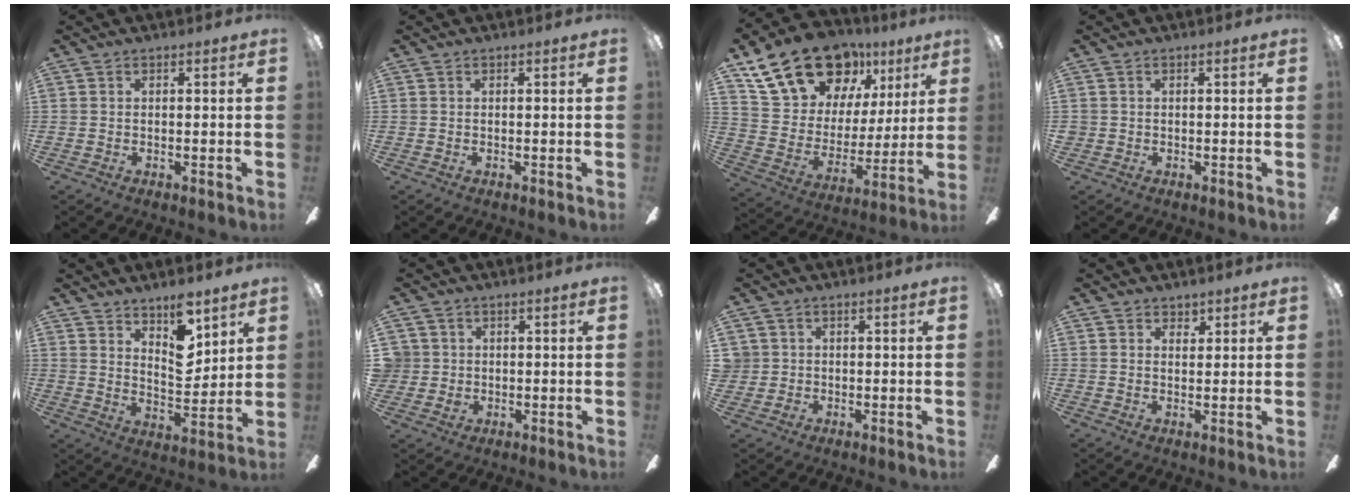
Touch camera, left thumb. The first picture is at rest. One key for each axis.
{"total": 0.0}
{"total": 21.7, "fx": 15.3, "fy": 12.1, "fz": 9.4, "tx": -0.173, "ty": -0.092, "tz": 0.292}
{"total": 0.6, "fx": -0.2, "fy": 0.6, "fz": 0.1, "tx": 0.000, "ty": 0.003, "tz": -0.006}
{"total": 10.7, "fx": 7.4, "fy": 4.9, "fz": 6.0, "tx": -0.073, "ty": -0.051, "tz": 0.131}
{"total": 3.7, "fx": 0.5, "fy": 3.7, "fz": 0.2, "tx": -0.007, "ty": 0.007, "tz": 0.010}
{"total": 2.6, "fx": 0.1, "fy": 2.6, "fz": 0.1, "tx": -0.009, "ty": 0.006, "tz": 0.002}
{"total": 2.5, "fx": 2.1, "fy": 1.4, "fz": 0.0, "tx": 0.011, "ty": -0.010, "tz": 0.037}